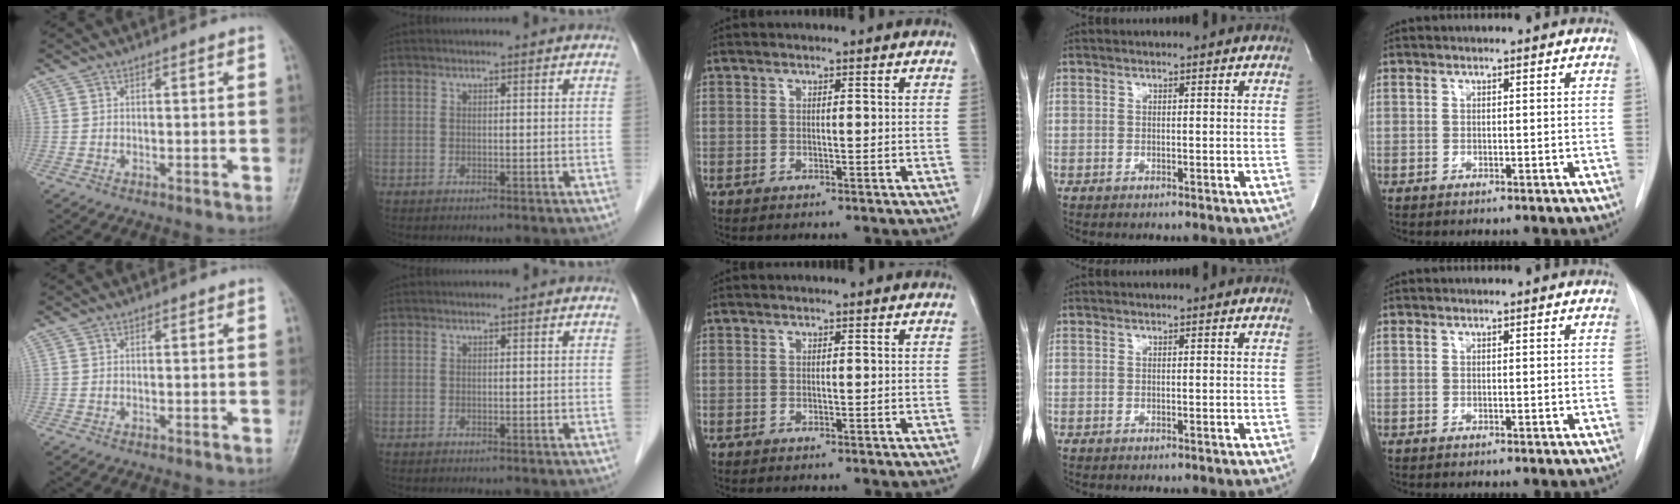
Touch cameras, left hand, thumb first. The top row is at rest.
{}